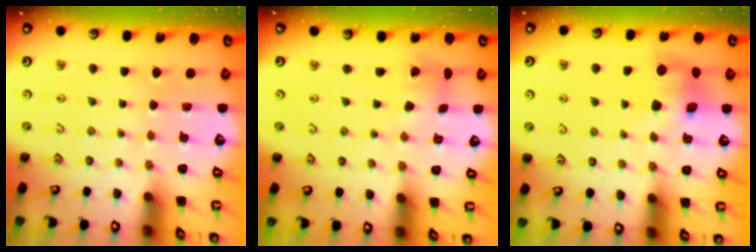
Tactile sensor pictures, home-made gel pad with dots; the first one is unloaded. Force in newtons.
{"total": 2.7, "press": 2.7, "slide": 0.4}
{"total": 10.1, "press": 10.1, "slide": 0.6}